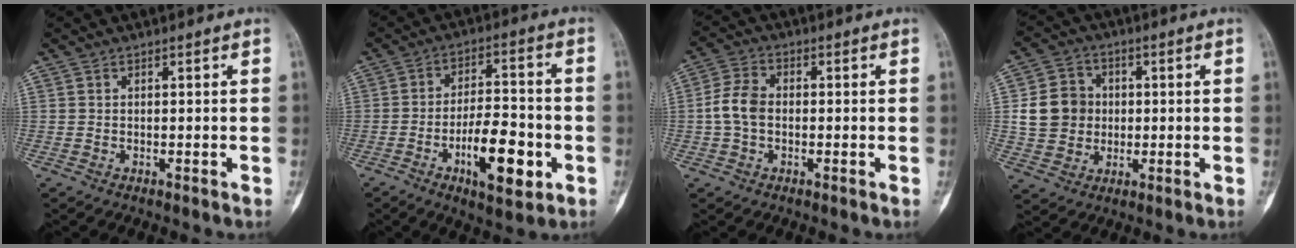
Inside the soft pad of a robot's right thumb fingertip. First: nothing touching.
{"total": 13.0, "force": [-4.5, 5.3, 11.0], "torque": [-0.165, 0.024, -0.068]}
{"total": 6.1, "force": [-0.5, 4.2, 4.4], "torque": [-0.089, 0.017, -0.018]}
{"total": 9.8, "force": [0.6, 8.8, 4.2], "torque": [-0.050, 0.009, 0.011]}